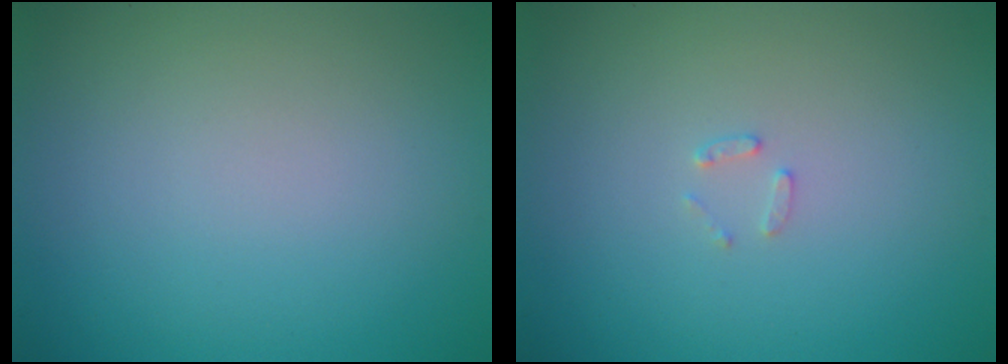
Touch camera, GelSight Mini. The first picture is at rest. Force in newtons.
{"total": 0.9, "press": 0.9, "slide": 0.2}